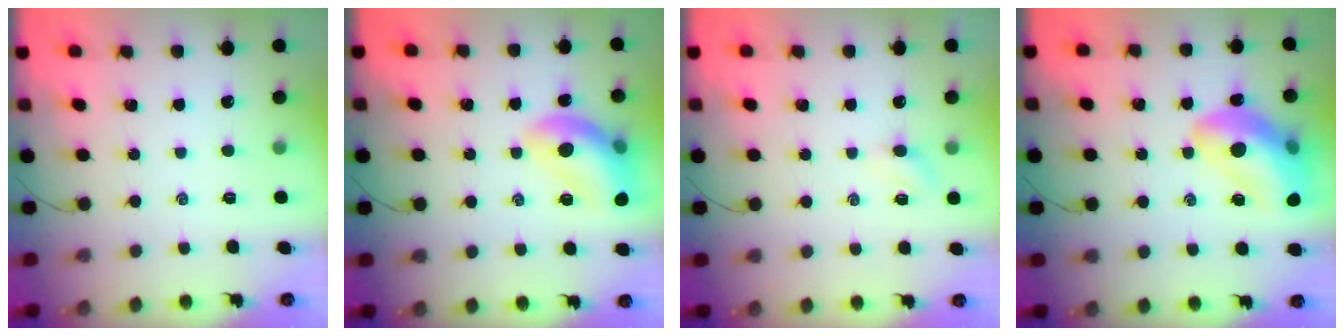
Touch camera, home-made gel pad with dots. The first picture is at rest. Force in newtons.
{"total": 14.9, "press": 14.8, "slide": 1.7}
{"total": 2.3, "press": 2.2, "slide": 0.8}
{"total": 19.5, "press": 19.2, "slide": 3.5}